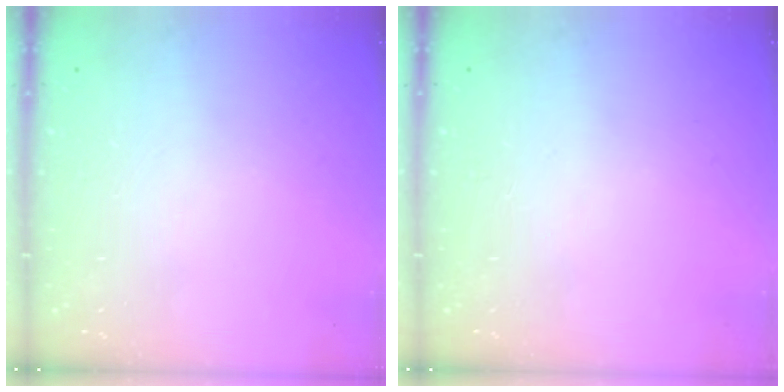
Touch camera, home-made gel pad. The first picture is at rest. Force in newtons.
{"total": 0.0}